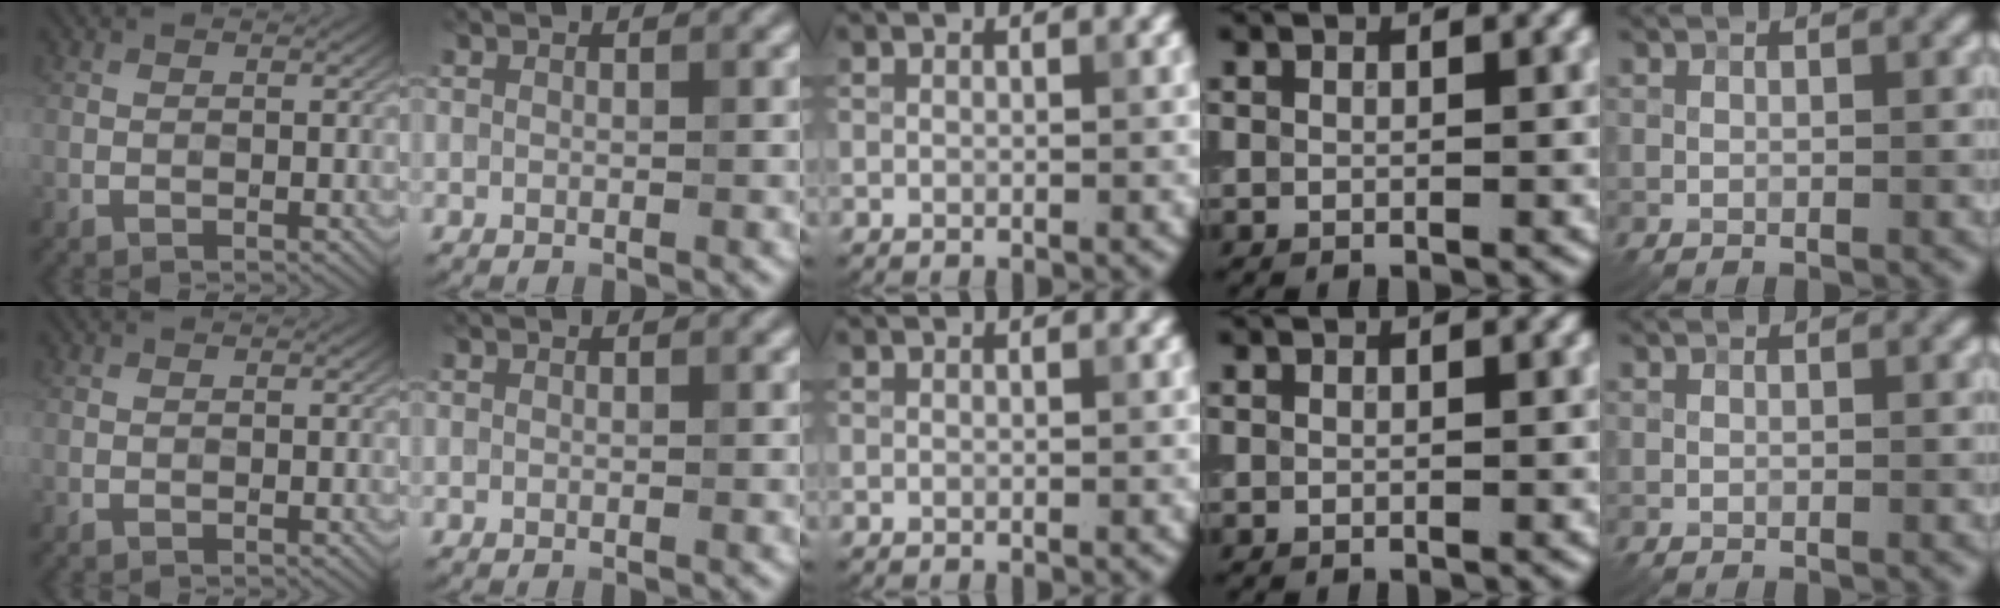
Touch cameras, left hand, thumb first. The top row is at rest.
{}